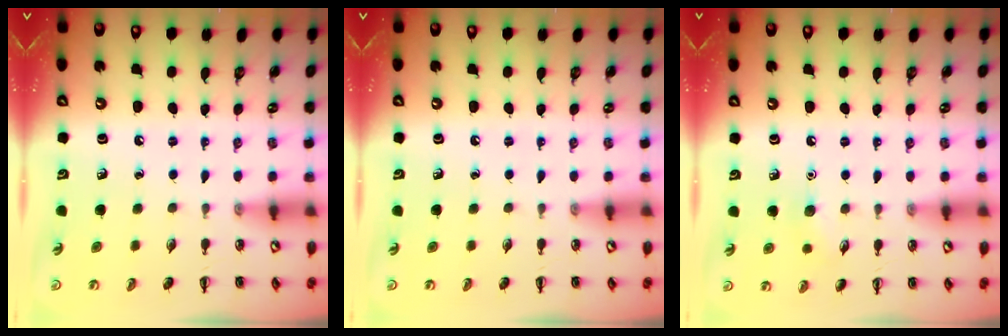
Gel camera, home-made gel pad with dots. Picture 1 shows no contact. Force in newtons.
{"total": 0.0}
{"total": 5.6, "press": 5.4, "slide": 1.5}